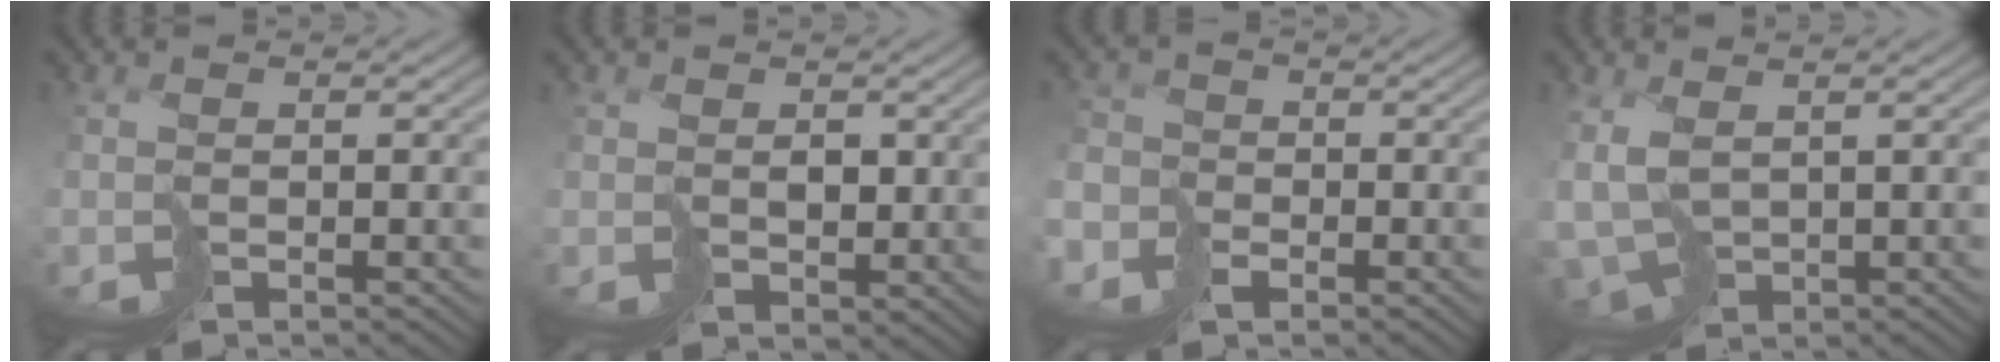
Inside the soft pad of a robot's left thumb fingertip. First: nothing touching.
{"total": 2.4, "force": [1.8, 1.4, 0.9], "torque": [-0.012, -0.001, 0.046]}
{"total": 5.2, "force": [-3.1, 4.0, 1.3], "torque": [-0.036, -0.013, -0.075]}
{"total": 5.4, "force": [-0.2, 3.2, 4.3], "torque": [-0.120, -0.018, 0.006]}